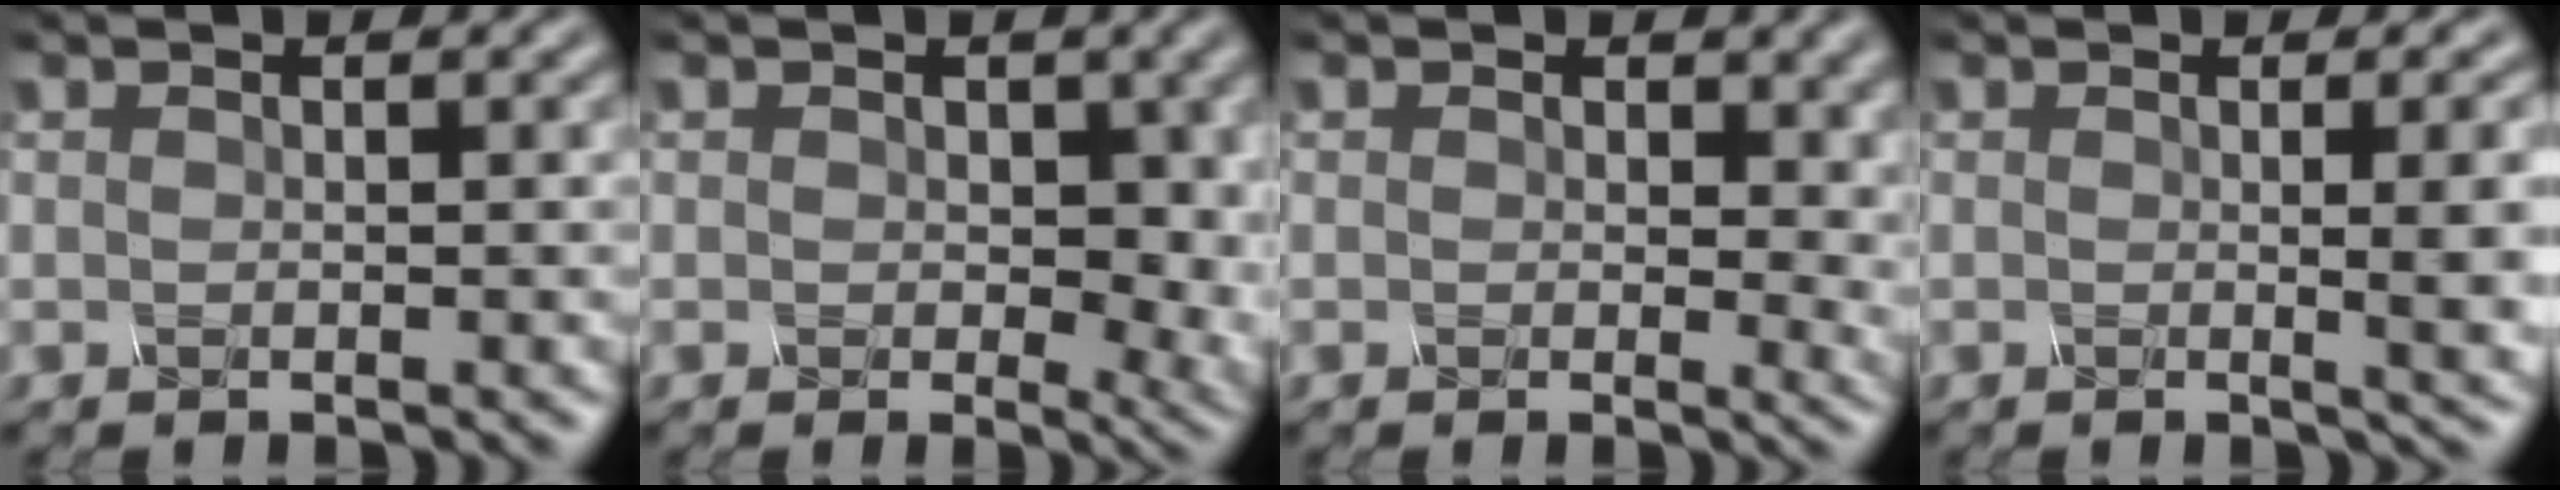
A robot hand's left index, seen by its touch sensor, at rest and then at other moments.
{"total": 5.5, "force": [0.7, 3.5, 4.2], "torque": [-0.045, -0.009, 0.009]}
{"total": 4.2, "force": [0.9, 2.6, 3.1], "torque": [-0.027, -0.007, 0.009]}
{"total": 5.9, "force": [0.1, 2.0, 5.5], "torque": [-0.046, 0.000, 0.003]}